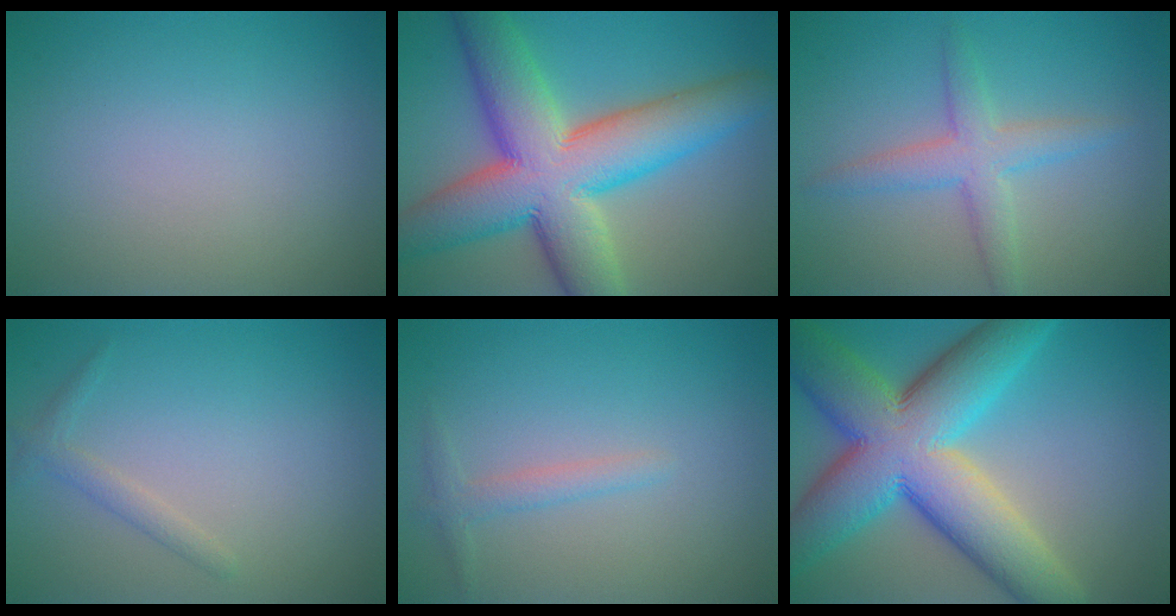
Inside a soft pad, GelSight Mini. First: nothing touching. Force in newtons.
{"total": 13.0, "press": 13.0, "slide": 0.5}
{"total": 3.4, "press": 3.4, "slide": 0.2}
{"total": 1.3, "press": 1.3, "slide": 0.1}
{"total": 1.5, "press": 1.5, "slide": 0.0}
{"total": 14.0, "press": 14.0, "slide": 0.3}